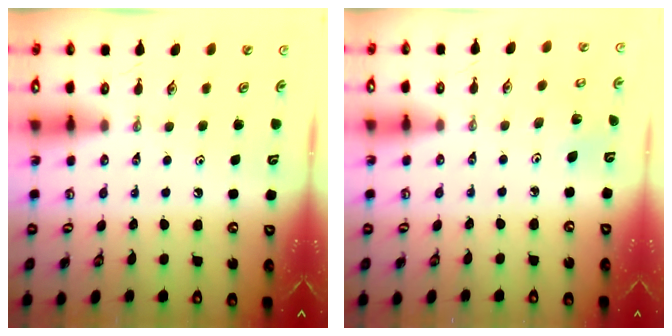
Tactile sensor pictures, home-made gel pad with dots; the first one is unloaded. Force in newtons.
{"total": 2.8, "press": 2.8, "slide": 0.2}